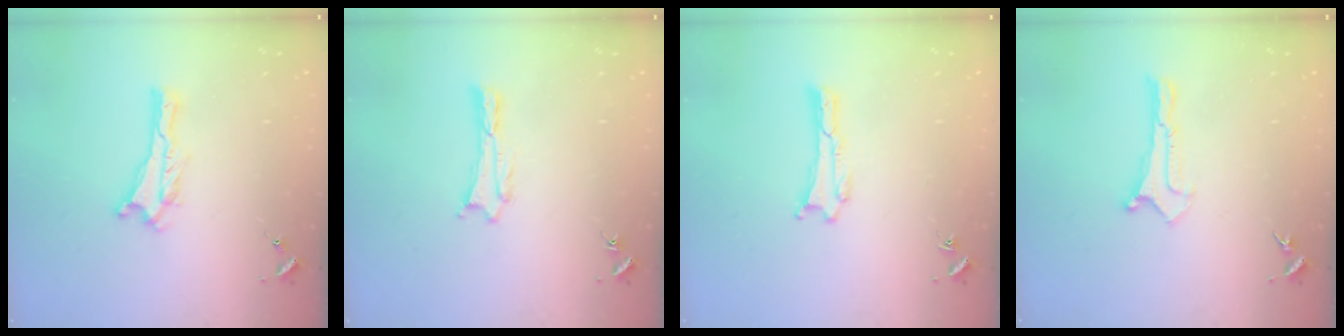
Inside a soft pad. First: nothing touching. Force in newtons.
{"total": 0.7, "press": 0.7, "slide": 0.1}
{"total": 0.0}
{"total": 0.0}